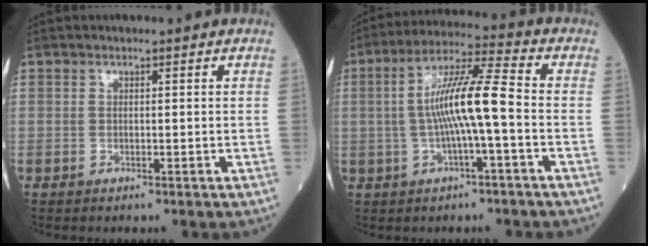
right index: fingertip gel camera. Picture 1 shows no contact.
{"total": 9.9, "force": [-1.0, 0.4, 9.9], "torque": [-0.183, 0.017, -0.024]}